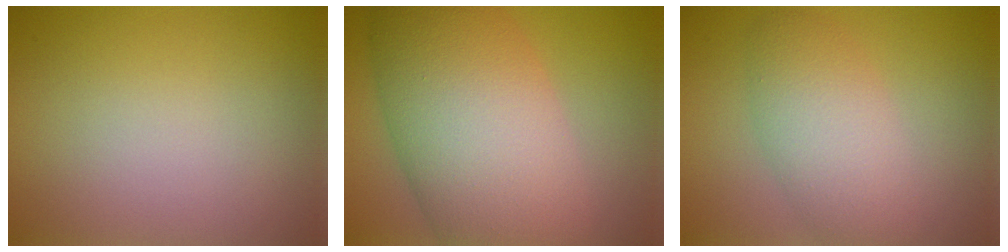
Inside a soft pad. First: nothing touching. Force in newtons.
{"total": 12.6, "press": 12.6, "slide": 0.5}
{"total": 4.9, "press": 4.9, "slide": 0.2}